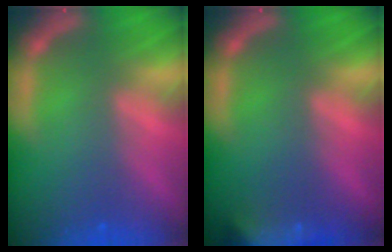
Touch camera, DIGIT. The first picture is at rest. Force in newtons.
{"total": 8.5}